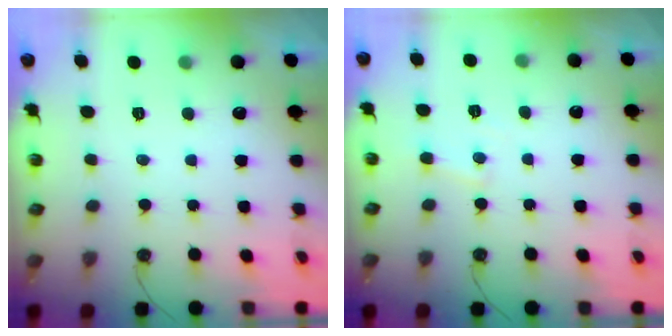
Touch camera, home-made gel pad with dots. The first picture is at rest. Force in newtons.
{"total": 5.0, "press": 5.0, "slide": 0.7}